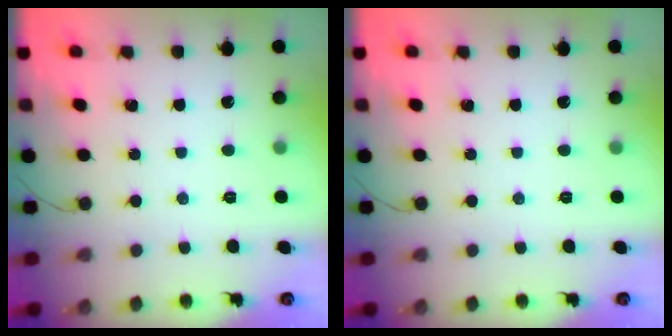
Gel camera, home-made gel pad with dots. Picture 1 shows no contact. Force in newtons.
{"total": 0.0}